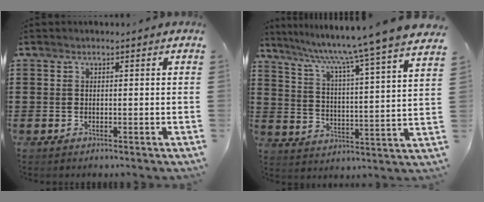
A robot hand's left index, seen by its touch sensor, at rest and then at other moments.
{"total": 8.3, "force": [7.1, -2.0, 3.8], "torque": [-0.094, -0.065, 0.108]}